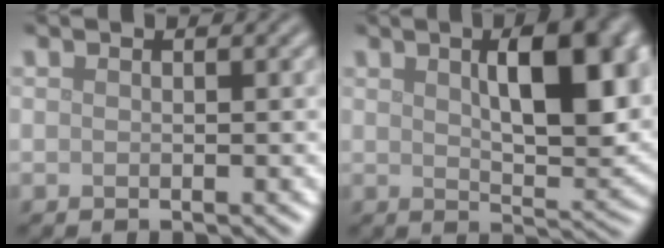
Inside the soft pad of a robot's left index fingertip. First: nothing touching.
{"total": 9.4, "force": [2.7, 3.5, 8.3], "torque": [-0.118, 0.004, 0.044]}